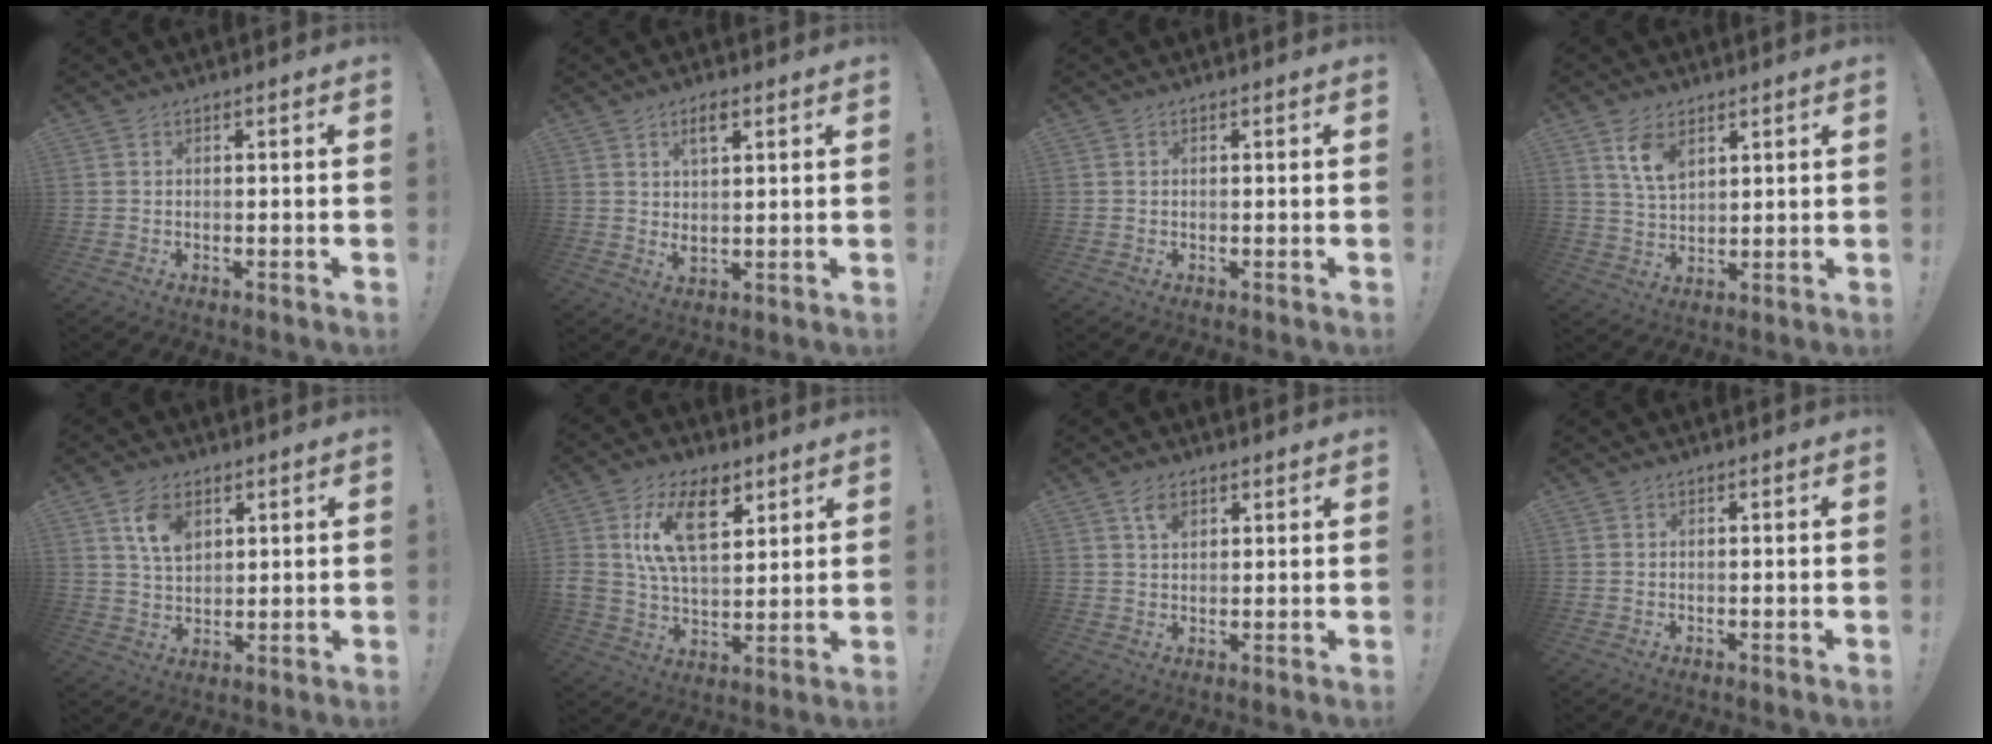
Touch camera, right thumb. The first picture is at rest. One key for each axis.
{"total": 5.3, "fx": 2.7, "fy": 2.1, "fz": 4.1, "tx": -0.067, "ty": -0.009, "tz": 0.045}
{"total": 0.0}
{"total": 8.2, "fx": 4.6, "fy": 4.6, "fz": 4.9, "tx": -0.081, "ty": -0.018, "tz": 0.085}
{"total": 8.3, "fx": 4.2, "fy": 5.1, "fz": 4.9, "tx": -0.079, "ty": -0.011, "tz": 0.079}
{"total": 15.9, "fx": 7.2, "fy": 9.0, "fz": 11.1, "tx": -0.206, "ty": -0.021, "tz": 0.128}
{"total": 4.0, "fx": 2.2, "fy": 2.2, "fz": 2.5, "tx": -0.041, "ty": -0.007, "tz": 0.037}
{"total": 0.0}